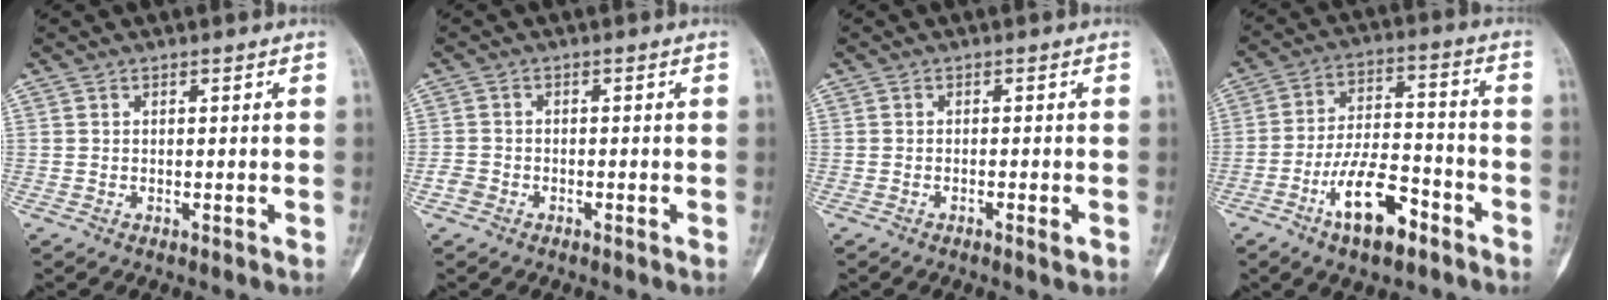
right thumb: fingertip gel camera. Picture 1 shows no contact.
{"total": 2.0, "force": [-1.1, 1.5, 0.6], "torque": [-0.006, 0.008, -0.026]}
{"total": 1.4, "force": [-0.7, 0.3, 1.2], "torque": [-0.022, 0.000, -0.014]}
{"total": 12.8, "force": [-6.8, 5.5, 9.4], "torque": [-0.152, 0.046, -0.118]}